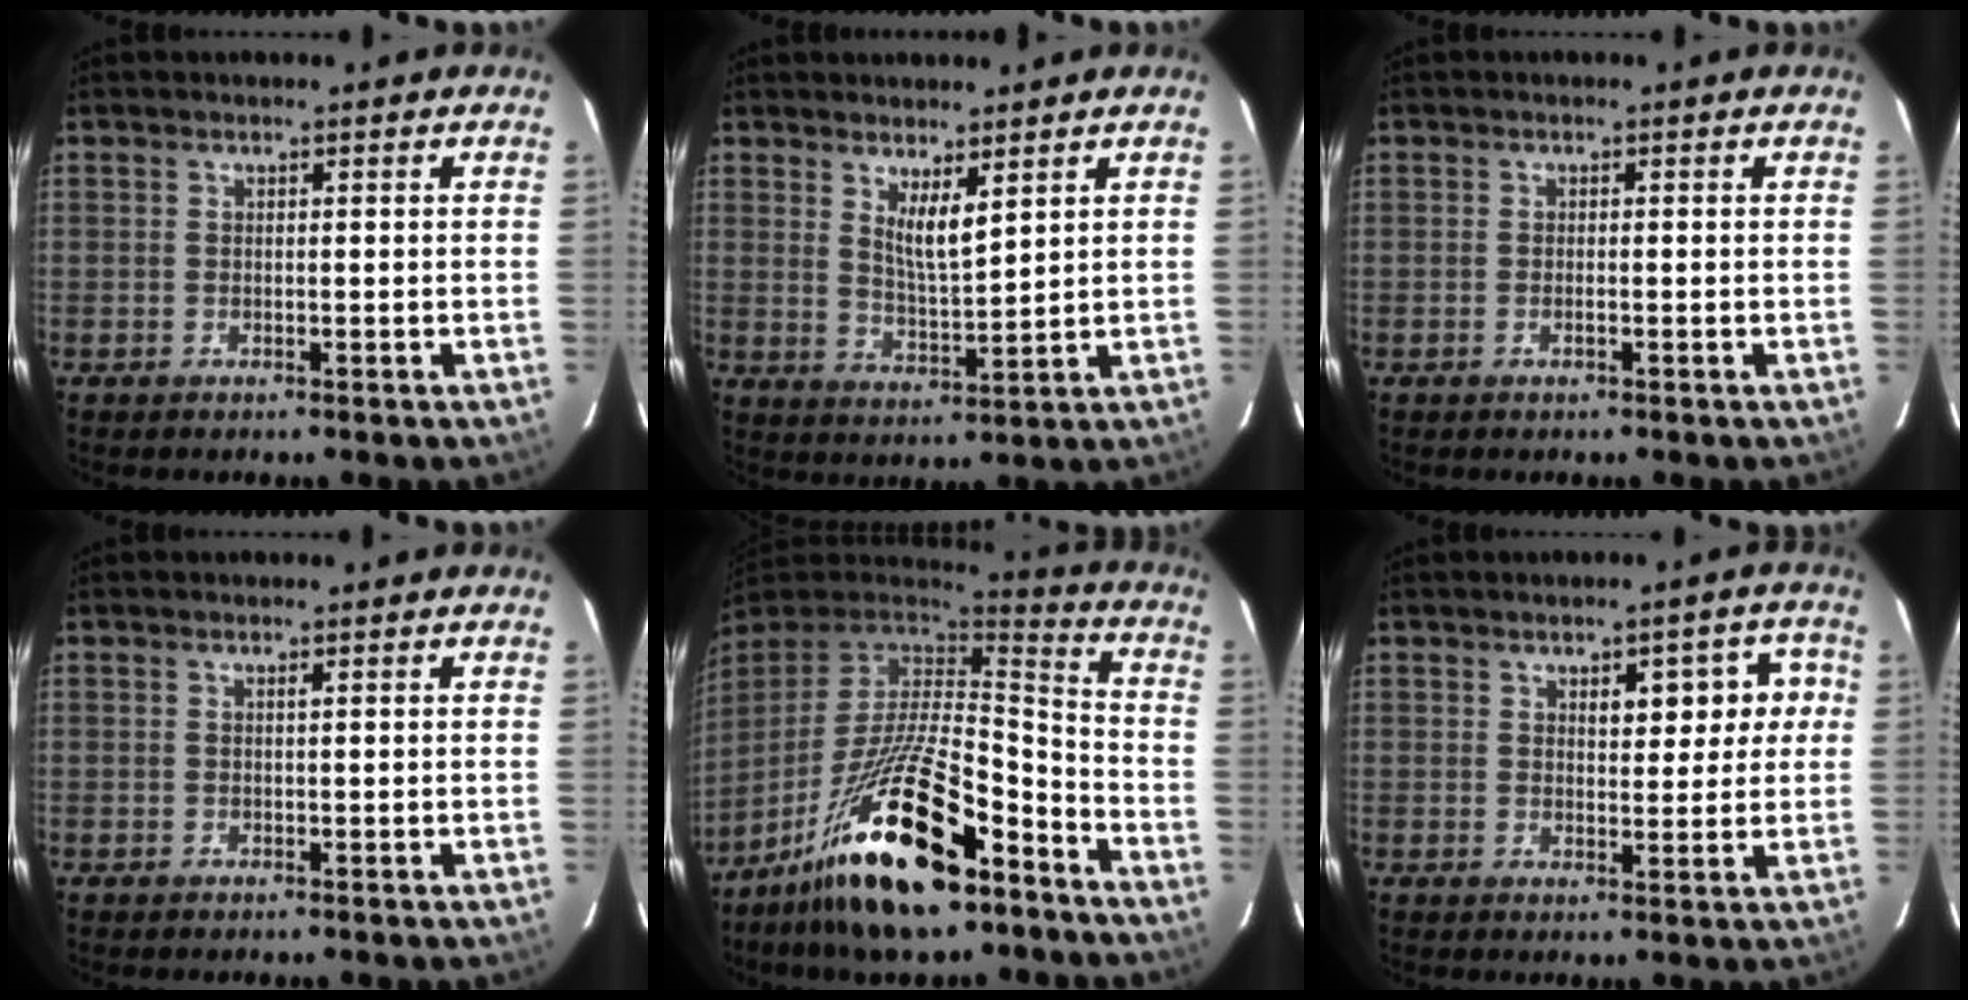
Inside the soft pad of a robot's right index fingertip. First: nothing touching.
{"total": 4.7, "force": [2.6, 0.5, 3.9], "torque": [-0.073, -0.020, 0.055]}
{"total": 0.6, "force": [-0.2, 0.0, 0.6], "torque": [-0.014, -0.001, -0.003]}
{"total": 0.0}
{"total": 23.7, "force": [-14.9, 5.7, 17.5], "torque": [-0.323, -0.017, -0.259]}
{"total": 6.3, "force": [1.9, 2.9, 5.3], "torque": [-0.058, 0.023, 0.026]}